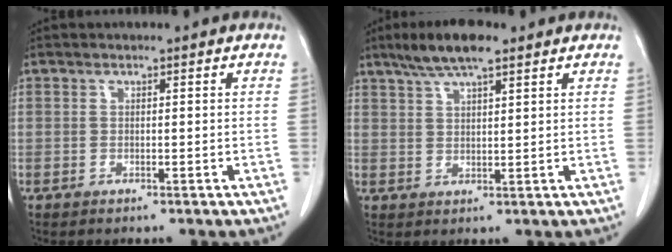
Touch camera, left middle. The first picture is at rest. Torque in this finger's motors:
{"motor_torque": [0.72, -0.67, 0.09, 0.06]}